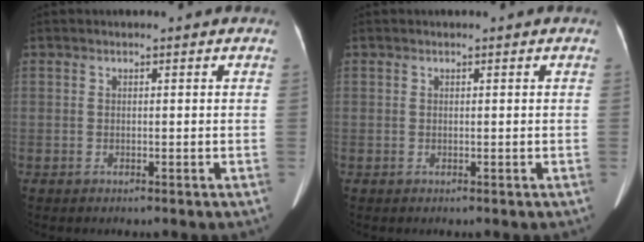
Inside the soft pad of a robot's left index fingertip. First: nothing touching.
{"total": 0.0}